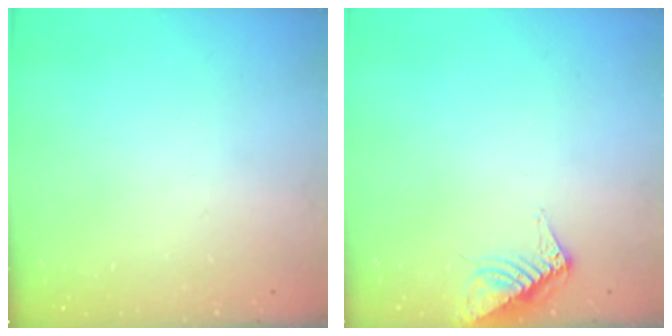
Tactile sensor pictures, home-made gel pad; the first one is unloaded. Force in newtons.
{"total": 7.9, "press": 7.9, "slide": 0.6}